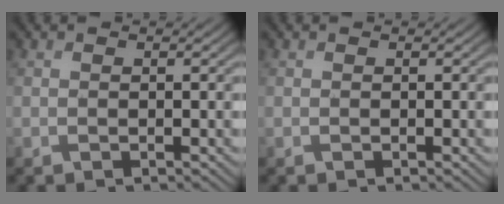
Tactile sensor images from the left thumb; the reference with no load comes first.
{"total": 0.0}